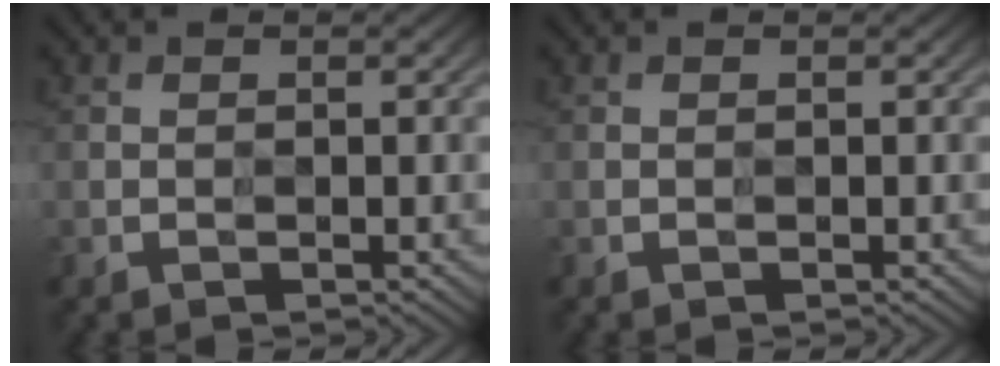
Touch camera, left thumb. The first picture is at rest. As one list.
[{"total": 0.0}]